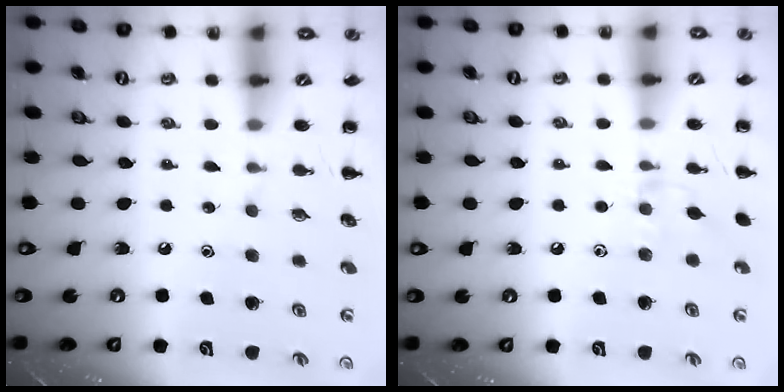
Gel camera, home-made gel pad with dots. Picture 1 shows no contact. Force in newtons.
{"total": 6.0, "press": 5.7, "slide": 1.8}